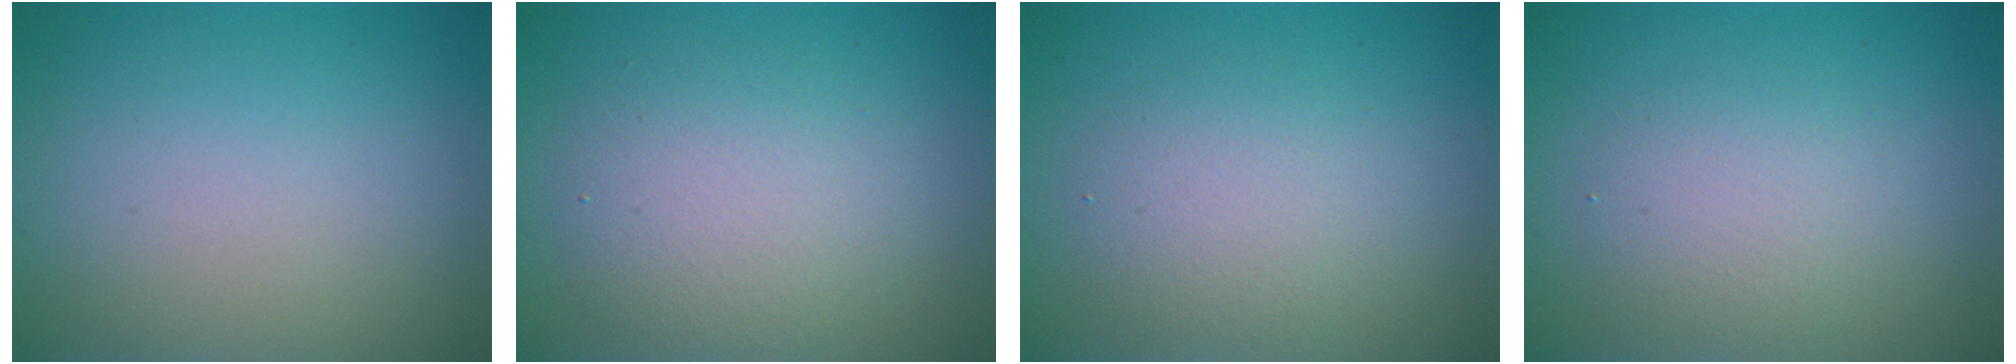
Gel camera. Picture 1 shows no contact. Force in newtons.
{"total": 4.4, "press": 4.4, "slide": 0.3}
{"total": 2.9, "press": 2.9, "slide": 0.2}
{"total": 2.7, "press": 2.6, "slide": 0.3}